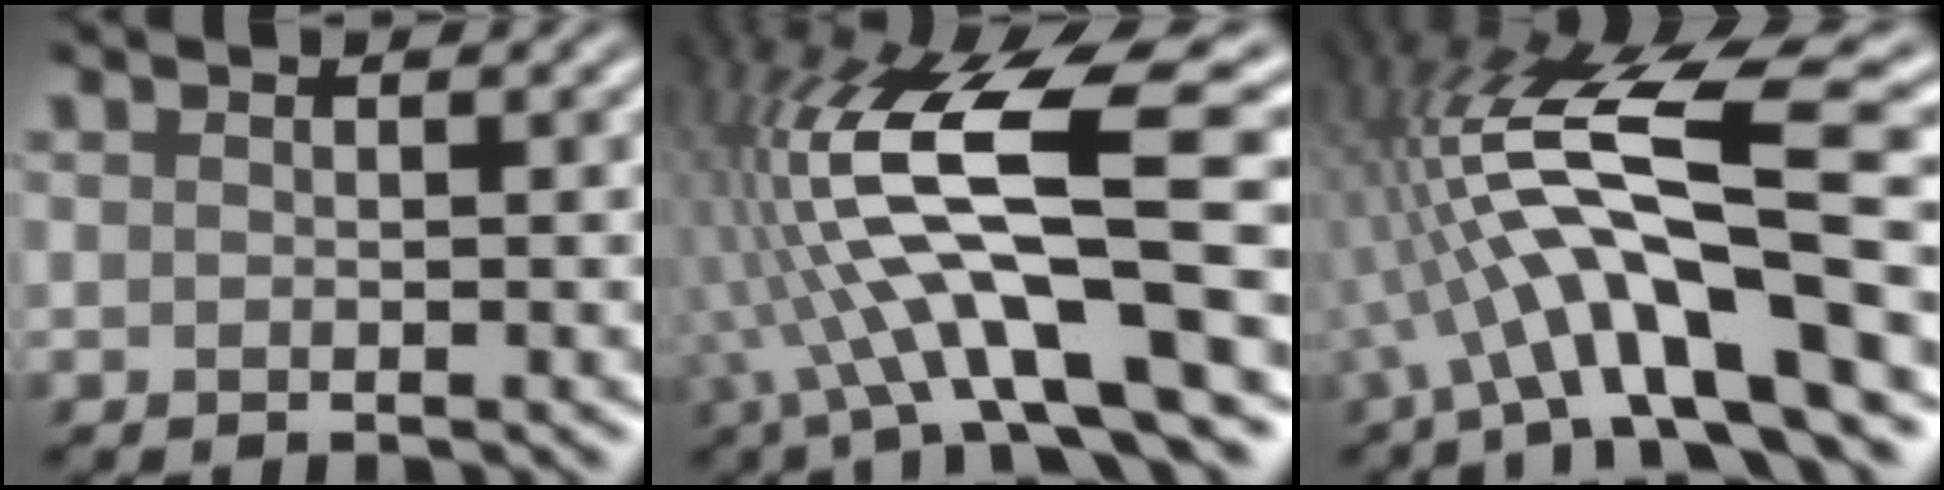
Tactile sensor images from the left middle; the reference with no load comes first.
{"total": 12.7, "force": [-1.0, 3.3, 12.2], "torque": [-0.238, 0.023, -0.011]}
{"total": 10.8, "force": [-2.8, 2.4, 10.1], "torque": [-0.182, 0.028, -0.048]}